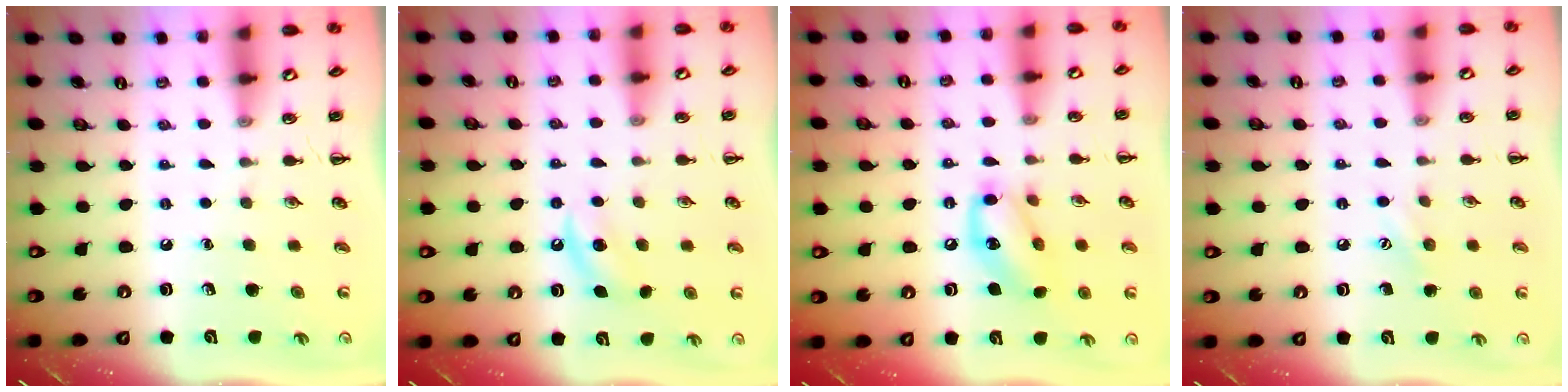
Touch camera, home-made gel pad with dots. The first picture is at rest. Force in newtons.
{"total": 6.3, "press": 6.1, "slide": 1.8}
{"total": 12.7, "press": 12.5, "slide": 2.2}
{"total": 6.1, "press": 6.0, "slide": 1.3}